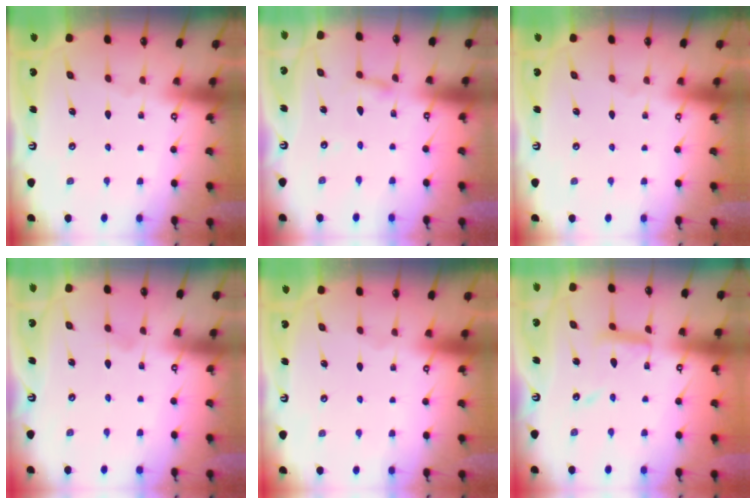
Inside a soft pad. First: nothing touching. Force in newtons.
{"total": 2.6, "press": 2.6, "slide": 0.1}
{"total": 0.0}
{"total": 2.5, "press": 2.5, "slide": 0.4}
{"total": 0.0}
{"total": 10.4, "press": 10.3, "slide": 0.8}